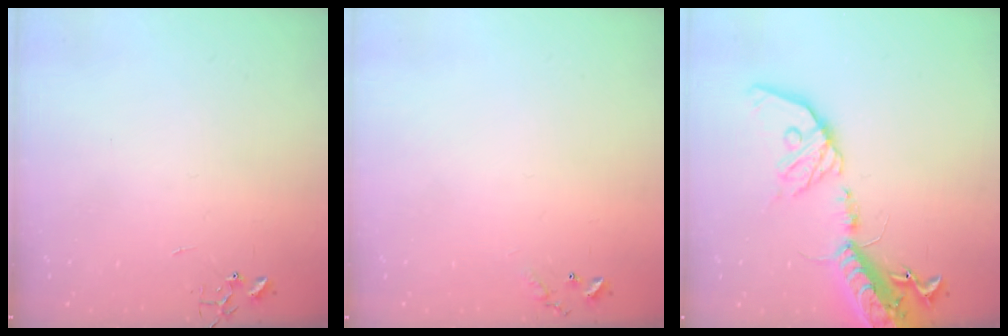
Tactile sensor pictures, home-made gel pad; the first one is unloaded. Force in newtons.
{"total": 6.6, "press": 6.6, "slide": 0.5}
{"total": 20.9, "press": 20.4, "slide": 4.4}